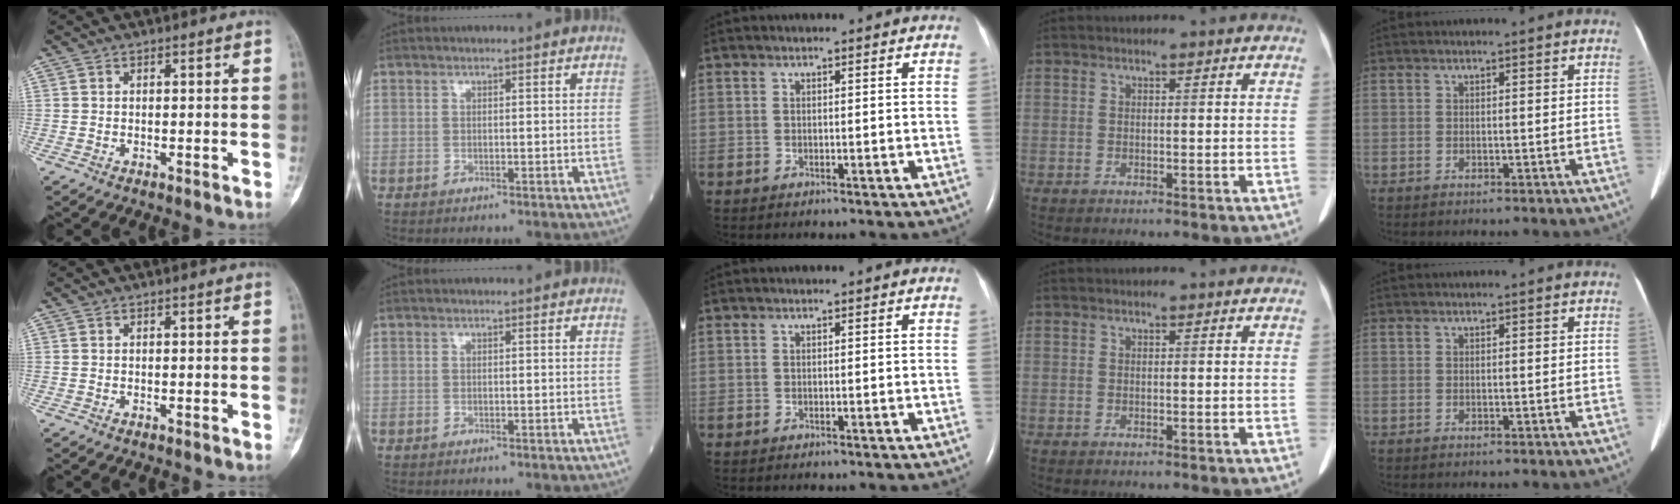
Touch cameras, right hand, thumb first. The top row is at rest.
{}